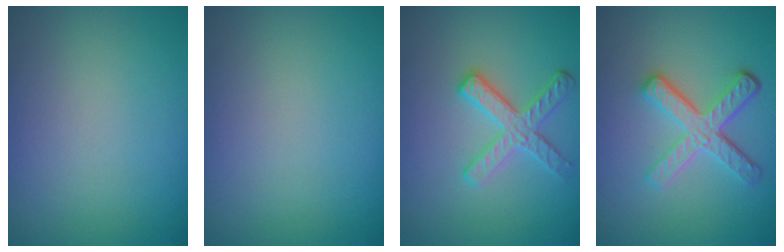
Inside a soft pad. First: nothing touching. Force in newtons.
{"total": 0.0}
{"total": 2.9, "press": 2.8, "slide": 0.6}
{"total": 4.9, "press": 3.6, "slide": 3.3}